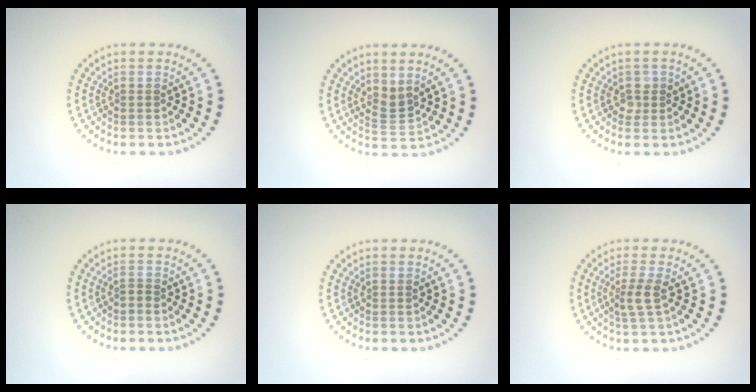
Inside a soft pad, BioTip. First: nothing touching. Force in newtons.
{"total": 1.8, "press": 1.4, "slide": 1.2}
{"total": 1.2, "press": 1.1, "slide": 0.4}
{"total": 0.6, "press": 0.2, "slide": 0.5}
{"total": 0.0}
{"total": 2.1, "press": 1.6, "slide": 1.3}